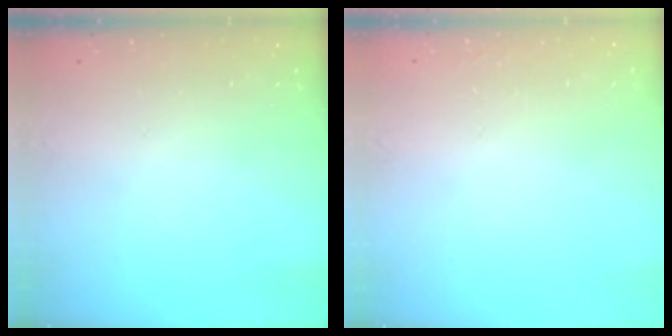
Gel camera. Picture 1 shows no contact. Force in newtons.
{"total": 1.5, "press": 1.5, "slide": 0.1}